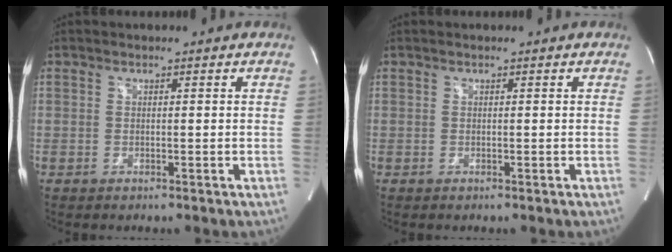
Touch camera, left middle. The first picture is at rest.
{"total": 0.0}